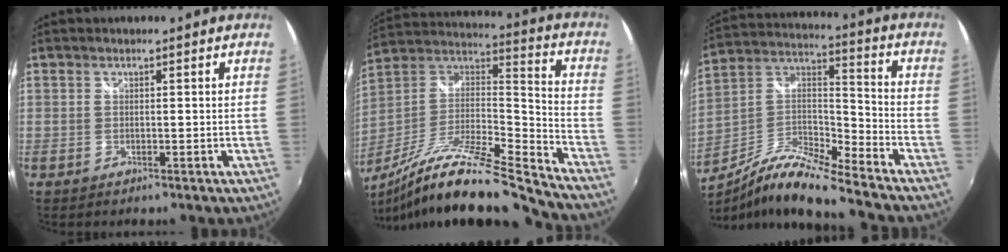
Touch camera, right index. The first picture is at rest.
{"total": 21.8, "force": [-17.0, 2.2, 13.5], "torque": [-0.241, -0.031, -0.298]}
{"total": 14.9, "force": [-11.9, 0.9, 8.9], "torque": [-0.173, -0.003, -0.236]}